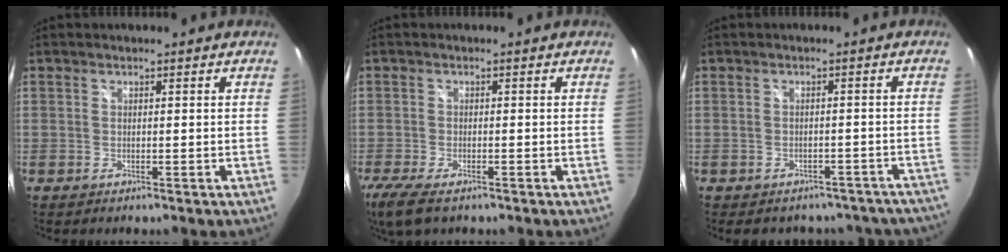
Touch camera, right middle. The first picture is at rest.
{"total": 7.5, "force": [-5.2, 2.4, 4.8], "torque": [-0.116, -0.033, -0.098]}
{"total": 12.3, "force": [-10.5, 5.7, 3.0], "torque": [-0.052, 0.011, -0.104]}